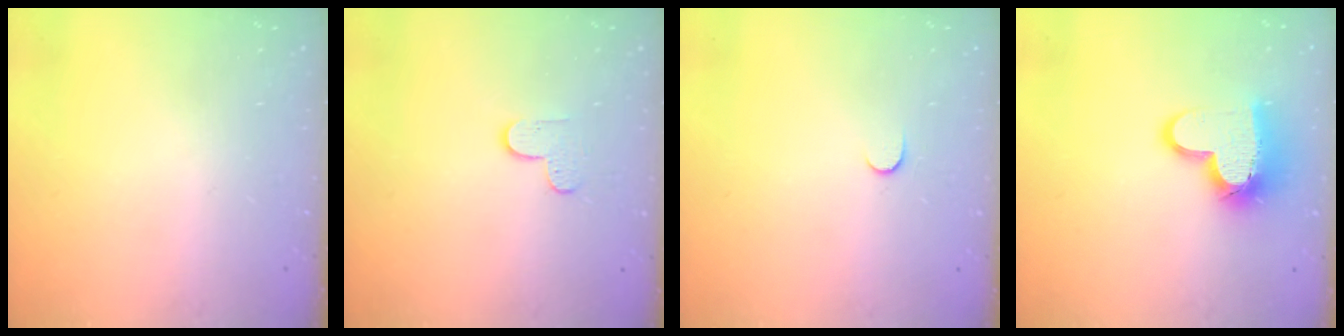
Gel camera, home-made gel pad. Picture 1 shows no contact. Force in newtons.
{"total": 3.8, "press": 3.8, "slide": 0.4}
{"total": 3.4, "press": 3.4, "slide": 0.4}
{"total": 15.0, "press": 14.9, "slide": 1.2}